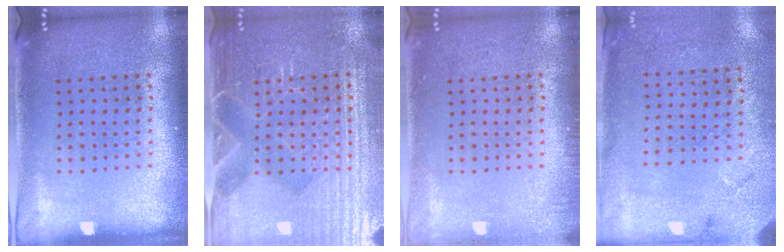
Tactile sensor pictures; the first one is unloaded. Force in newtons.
{"total": 4.7, "press": 4.4, "slide": 1.4}
{"total": 1.1, "press": 1.0, "slide": 0.2}
{"total": 2.7, "press": 2.2, "slide": 1.6}